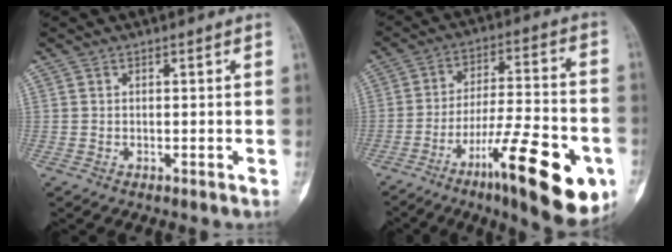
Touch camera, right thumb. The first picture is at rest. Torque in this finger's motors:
{"motor_torque": [0.48, 0.59, 1.29, -1.24, 0.15]}